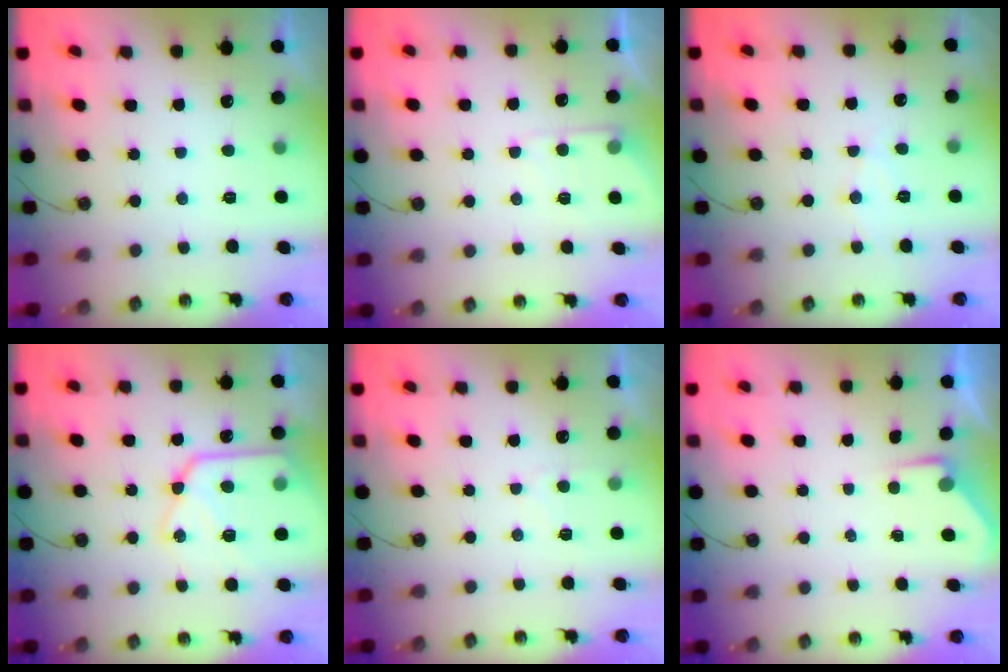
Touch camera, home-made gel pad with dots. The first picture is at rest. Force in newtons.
{"total": 5.5, "press": 5.5, "slide": 0.7}
{"total": 5.9, "press": 5.9, "slide": 0.2}
{"total": 18.8, "press": 18.7, "slide": 1.9}
{"total": 3.2, "press": 3.2, "slide": 0.4}
{"total": 2.7, "press": 2.6, "slide": 0.4}